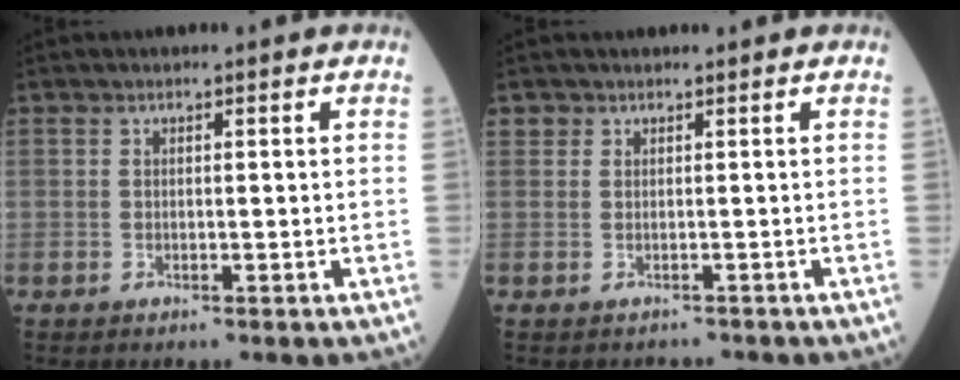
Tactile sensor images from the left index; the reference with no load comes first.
{"total": 1.4, "force": [-0.5, 1.3, -0.3], "torque": [0.000, 0.006, -0.009]}